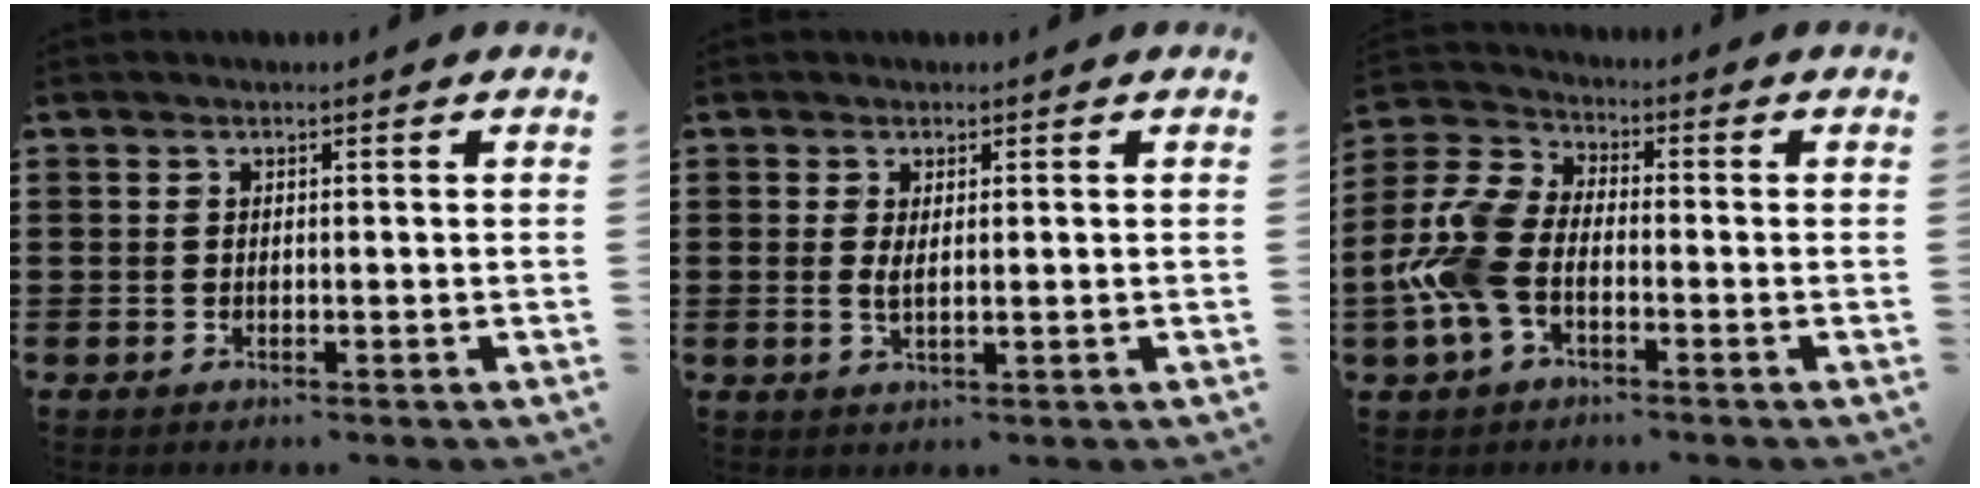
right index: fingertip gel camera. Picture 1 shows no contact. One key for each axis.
{"total": 1.8, "fx": 0.3, "fy": 0.4, "fz": 1.8, "tx": -0.041, "ty": -0.002, "tz": 0.003}
{"total": 8.9, "fx": -2.3, "fy": 5.3, "fz": 6.8, "tx": -0.183, "ty": -0.004, "tz": -0.050}